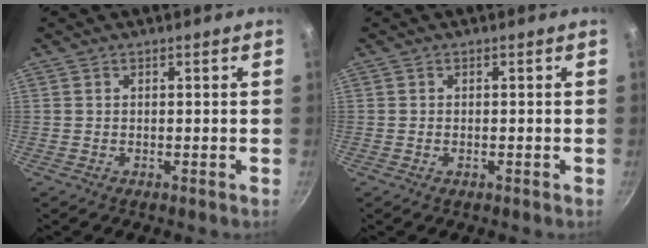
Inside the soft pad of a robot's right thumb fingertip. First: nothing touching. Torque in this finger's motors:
{"motor_torque": [-0.42, 0.08, -0.31, 0.21, 0.05]}